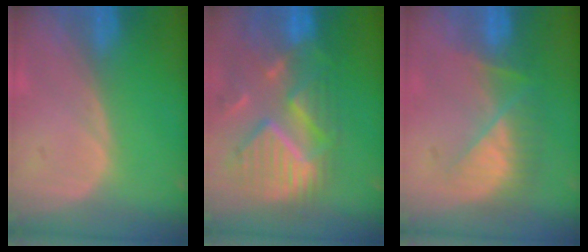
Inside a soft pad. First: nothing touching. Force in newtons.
{"total": 12.1, "press": 10.5, "slide": 6.0}
{"total": 7.7, "press": 6.9, "slide": 3.5}